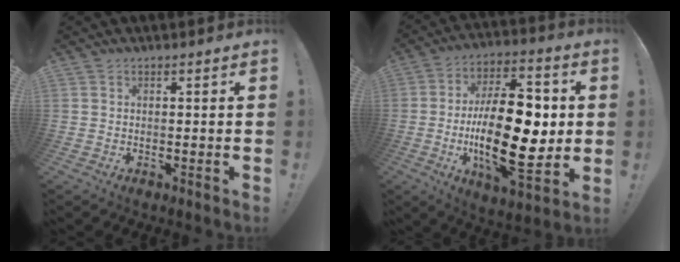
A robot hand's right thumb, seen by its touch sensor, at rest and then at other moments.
{"total": 26.7, "force": [-2.0, 12.5, 23.5], "torque": [-0.417, 0.000, -0.031]}